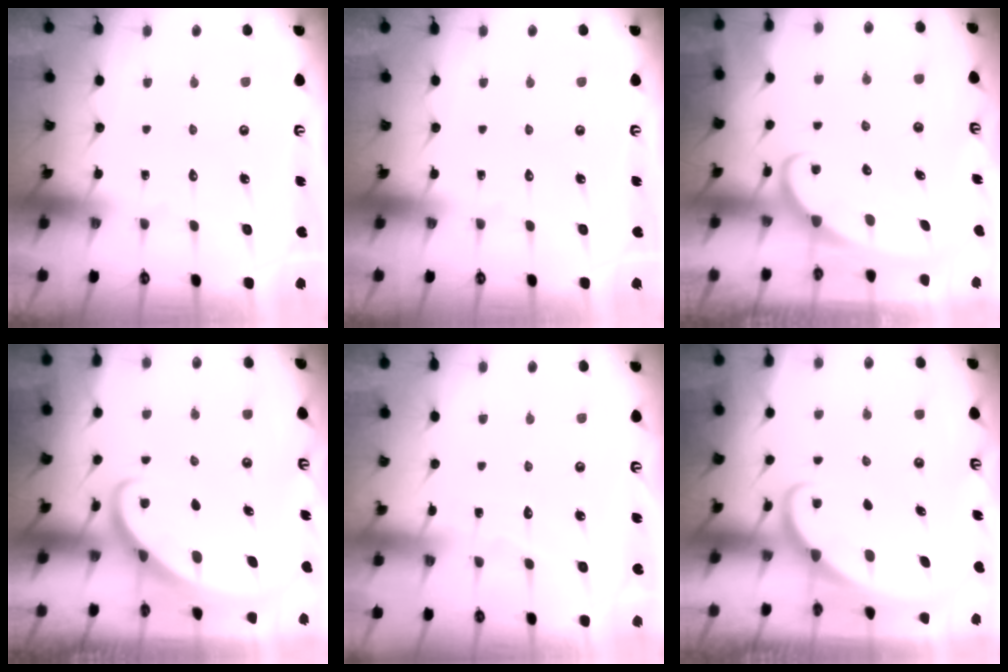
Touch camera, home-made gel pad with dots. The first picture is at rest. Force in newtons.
{"total": 0.0}
{"total": 2.3, "press": 2.3, "slide": 0.4}
{"total": 2.6, "press": 2.6, "slide": 0.3}
{"total": 2.8, "press": 2.7, "slide": 0.4}
{"total": 1.6, "press": 1.6, "slide": 0.1}